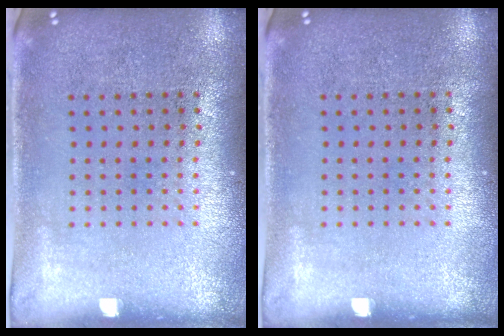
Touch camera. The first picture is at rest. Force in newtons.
{"total": 0.0}